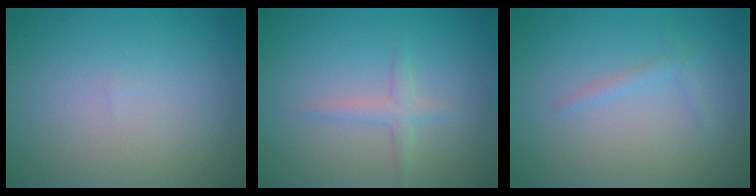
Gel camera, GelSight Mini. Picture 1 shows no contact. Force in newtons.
{"total": 1.3, "press": 1.3, "slide": 0.1}
{"total": 0.9, "press": 0.9, "slide": 0.1}